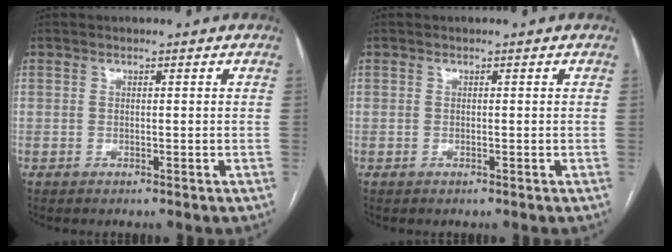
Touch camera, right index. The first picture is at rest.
{"total": 0.0}